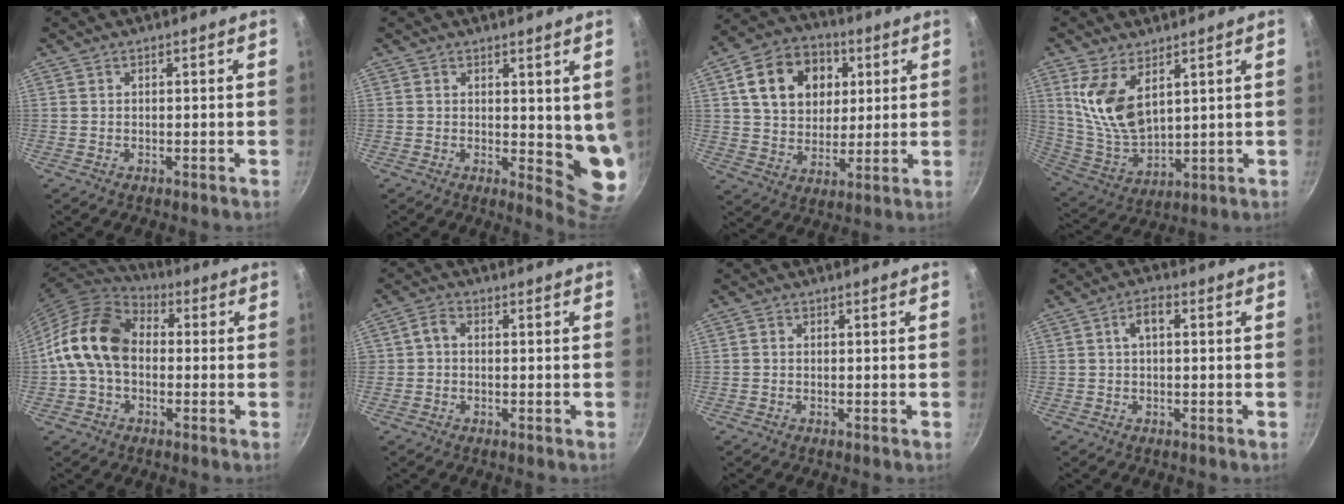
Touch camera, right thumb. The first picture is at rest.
{"total": 7.4, "force": [2.0, 3.4, 6.2], "torque": [-0.066, -0.032, 0.028]}
{"total": 16.1, "force": [4.8, 12.5, 9.0], "torque": [-0.127, 0.004, 0.075]}
{"total": 12.1, "force": [5.0, 6.3, 9.0], "torque": [-0.170, -0.042, 0.113]}
{"total": 14.7, "force": [-0.2, 10.6, 10.2], "torque": [-0.160, 0.033, -0.023]}
{"total": 2.5, "force": [-0.3, 1.9, 1.6], "torque": [-0.032, 0.011, -0.013]}
{"total": 0.7, "force": [-0.2, 0.5, 0.3], "torque": [-0.006, 0.003, -0.005]}
{"total": 3.4, "force": [0.4, 1.7, 2.9], "torque": [-0.058, 0.013, 0.003]}